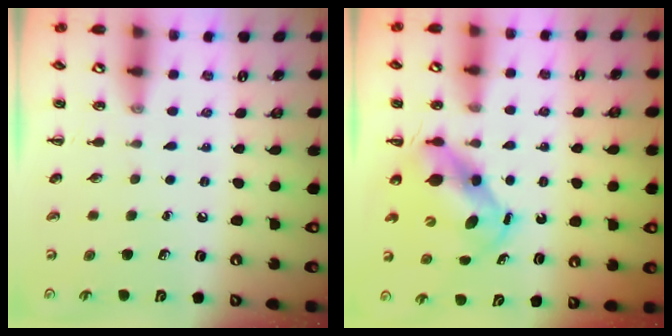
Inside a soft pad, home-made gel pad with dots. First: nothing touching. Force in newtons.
{"total": 6.6, "press": 6.5, "slide": 1.3}